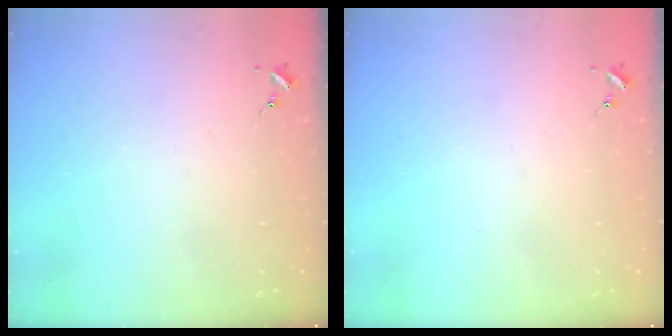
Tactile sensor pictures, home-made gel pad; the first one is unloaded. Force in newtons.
{"total": 0.0}